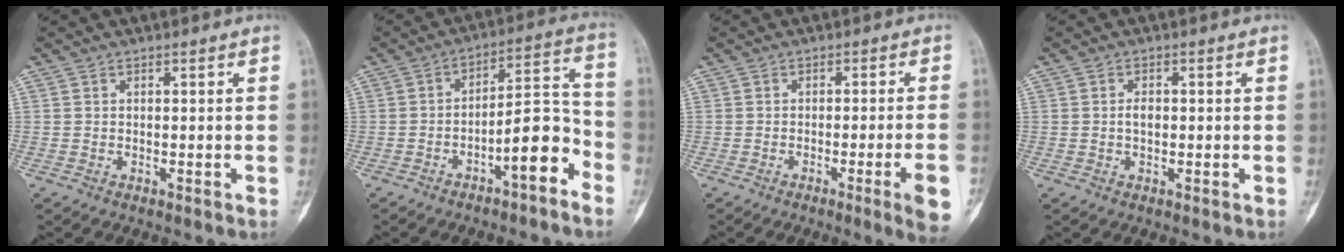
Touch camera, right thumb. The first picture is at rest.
{"total": 10.2, "force": [-5.4, 2.9, 8.2], "torque": [-0.121, 0.064, -0.082]}
{"total": 7.1, "force": [-2.8, 0.0, 6.5], "torque": [-0.092, 0.001, -0.036]}
{"total": 1.8, "force": [-0.1, 1.1, 1.4], "torque": [-0.024, 0.003, -0.004]}